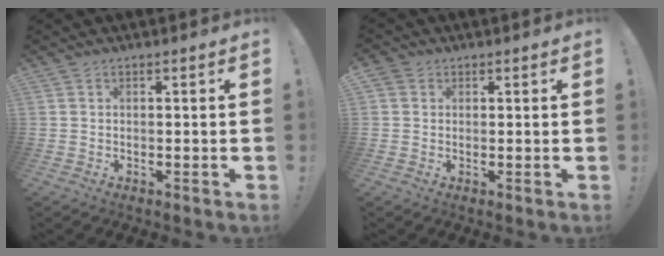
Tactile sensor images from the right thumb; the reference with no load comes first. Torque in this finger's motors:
{"motor_torque": [0.58, 0.68, 0.26, -0.28, 0.03]}